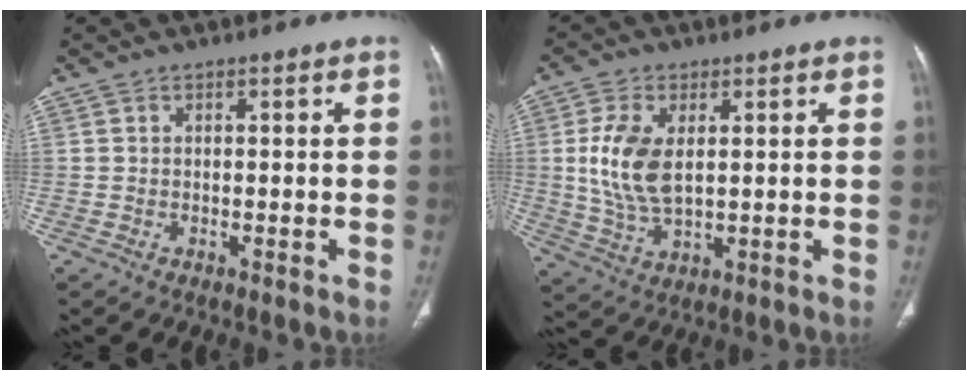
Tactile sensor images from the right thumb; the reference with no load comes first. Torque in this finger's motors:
{"motor_torque": [1.72, 1.09, 1.10, -0.90, 0.17]}